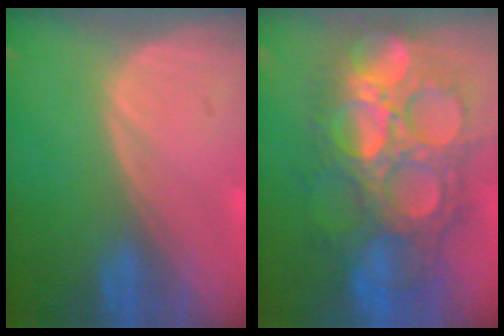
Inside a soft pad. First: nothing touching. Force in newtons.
{"total": 13.5, "press": 13.4, "slide": 1.6}